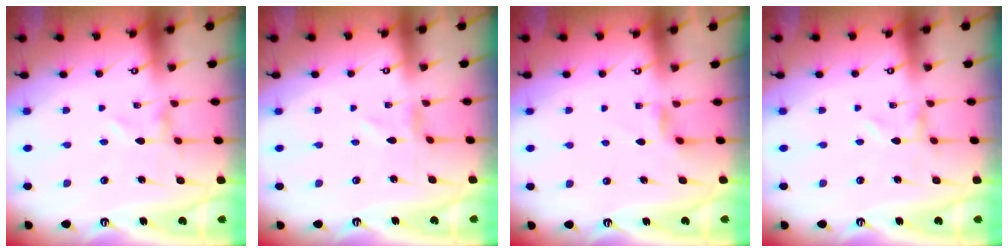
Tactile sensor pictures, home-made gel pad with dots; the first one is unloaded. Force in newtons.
{"total": 1.2, "press": 1.2, "slide": 0.2}
{"total": 4.0, "press": 4.0, "slide": 0.5}
{"total": 0.0}